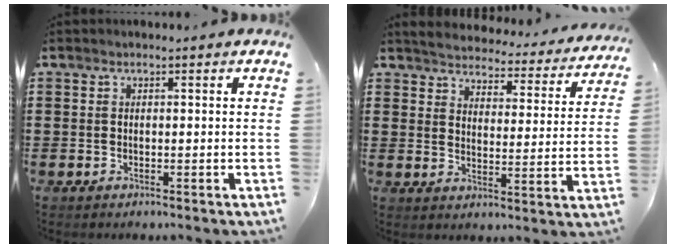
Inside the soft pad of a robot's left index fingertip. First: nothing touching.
{"total": 3.6, "force": [3.6, -0.1, 0.3], "torque": [-0.029, -0.033, 0.057]}